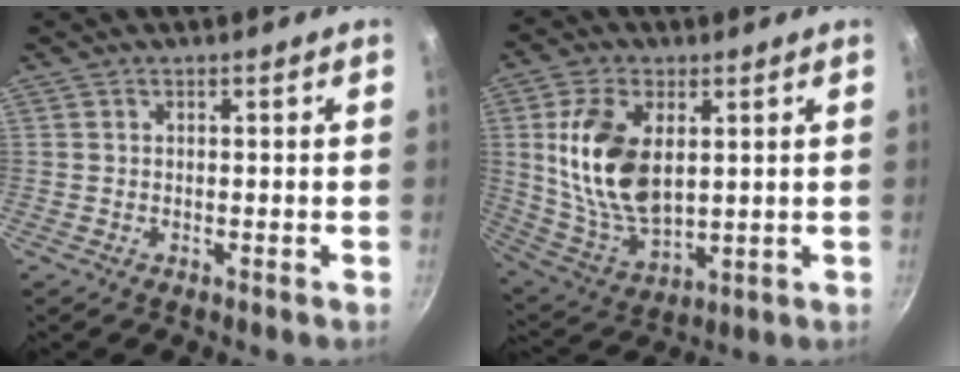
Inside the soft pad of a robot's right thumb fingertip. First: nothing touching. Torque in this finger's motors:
{"motor_torque": [0.24, 0.49, 1.65, 0.53, 0.19]}